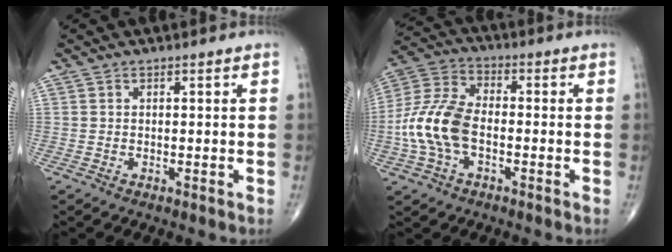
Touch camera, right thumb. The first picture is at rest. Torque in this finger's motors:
{"motor_torque": [-0.01, 0.82, 0.83, -0.51, 0.41]}